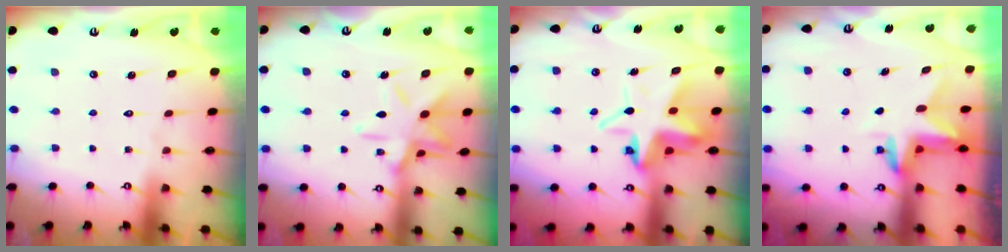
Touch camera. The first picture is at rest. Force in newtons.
{"total": 12.2, "press": 12.2, "slide": 0.9}
{"total": 9.6, "press": 9.5, "slide": 1.7}
{"total": 2.9, "press": 2.9, "slide": 0.2}